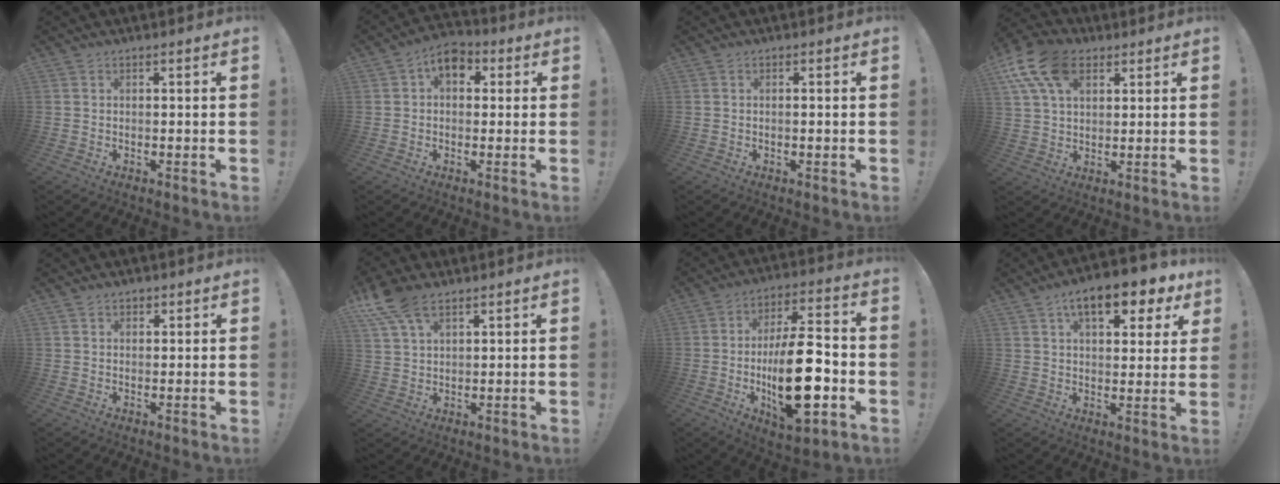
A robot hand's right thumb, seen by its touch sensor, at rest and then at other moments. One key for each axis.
{"total": 7.4, "fx": 2.4, "fy": 5.0, "fz": 4.8, "tx": -0.070, "ty": -0.001, "tz": 0.044}
{"total": 0.6, "fx": -0.3, "fy": 0.0, "fz": 0.5, "tx": -0.015, "ty": 0.002, "tz": -0.005}
{"total": 14.8, "fx": 6.5, "fy": 9.4, "fz": 9.4, "tx": -0.176, "ty": -0.016, "tz": 0.124}
{"total": 1.5, "fx": 1.1, "fy": 1.0, "fz": 0.5, "tx": 0.000, "ty": -0.005, "tz": 0.018}
{"total": 9.5, "fx": 6.3, "fy": 4.4, "fz": 5.6, "tx": -0.111, "ty": -0.024, "tz": 0.119}
{"total": 22.3, "fx": -4.2, "fy": 8.8, "fz": 20.0, "tx": -0.352, "ty": 0.009, "tz": -0.062}
{"total": 12.8, "fx": 6.9, "fy": 5.2, "fz": 9.5, "tx": -0.137, "ty": -0.031, "tz": 0.112}